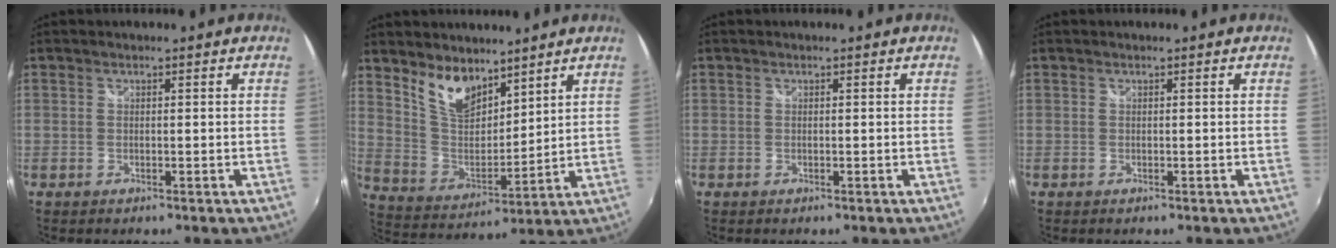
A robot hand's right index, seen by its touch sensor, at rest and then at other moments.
{"total": 10.9, "force": [7.7, 5.3, 5.6], "torque": [-0.106, 0.001, 0.156]}
{"total": 0.0}
{"total": 0.0}